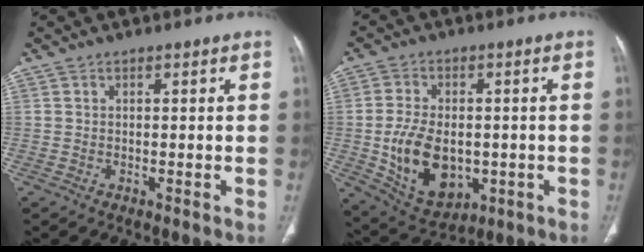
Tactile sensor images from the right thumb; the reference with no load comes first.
{"total": 14.0, "force": [-2.0, 9.3, 10.2], "torque": [-0.159, 0.001, -0.013]}